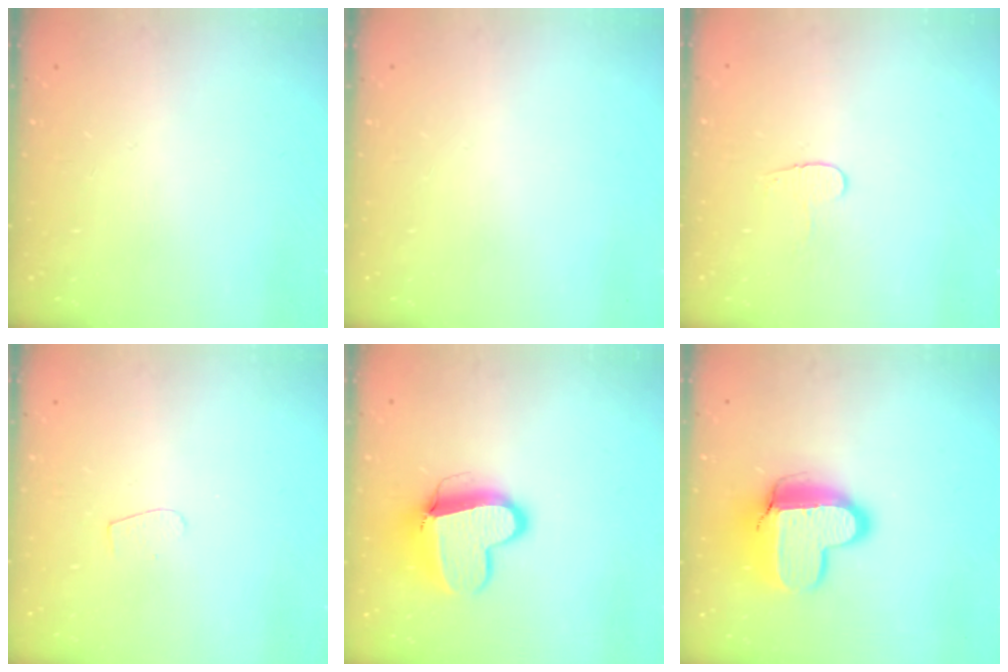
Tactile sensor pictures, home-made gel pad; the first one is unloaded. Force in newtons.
{"total": 0.0}
{"total": 4.4, "press": 4.4, "slide": 0.5}
{"total": 4.0, "press": 4.0, "slide": 0.4}
{"total": 15.6, "press": 15.5, "slide": 1.5}
{"total": 14.6, "press": 14.5, "slide": 1.1}